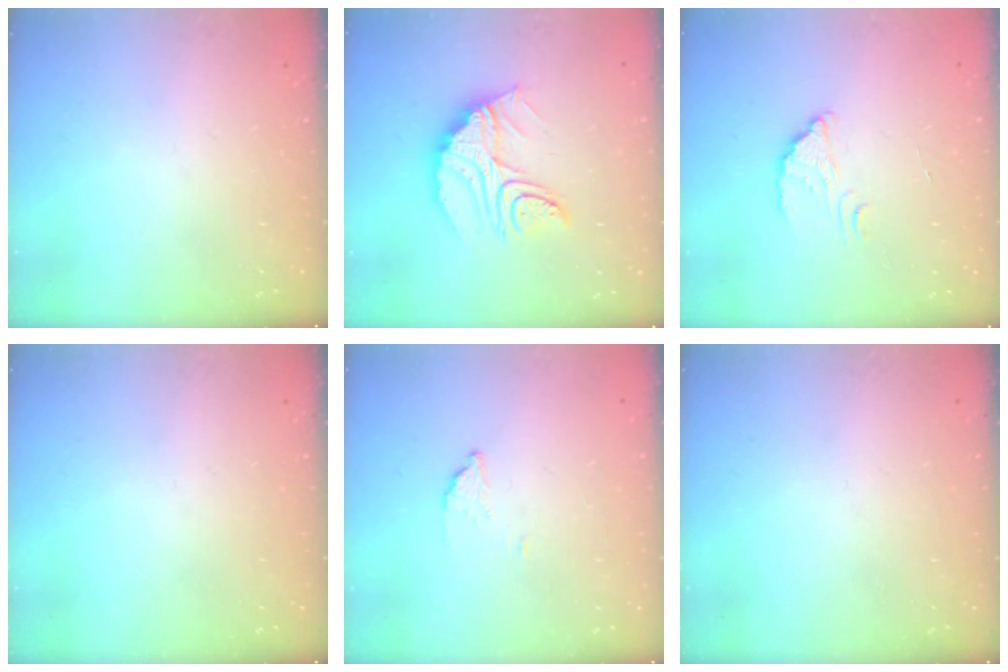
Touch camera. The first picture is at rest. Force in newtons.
{"total": 13.6, "press": 13.6, "slide": 1.2}
{"total": 2.6, "press": 2.6, "slide": 0.1}
{"total": 0.0}
{"total": 1.9, "press": 1.9, "slide": 0.1}
{"total": 0.0}